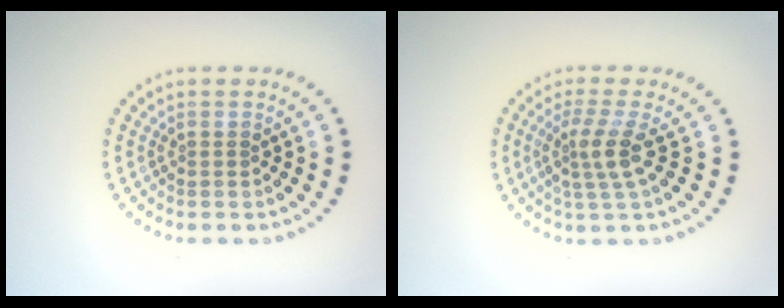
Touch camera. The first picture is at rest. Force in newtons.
{"total": 2.9, "press": 2.2, "slide": 1.9}